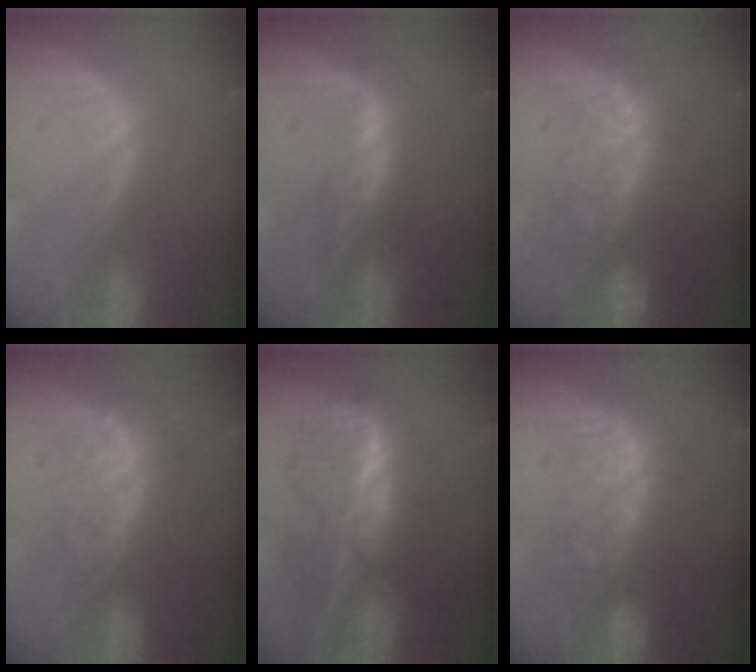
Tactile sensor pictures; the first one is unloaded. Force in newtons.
{"total": 2.9, "press": 2.9, "slide": 0.2}
{"total": 8.5, "press": 7.7, "slide": 3.6}
{"total": 8.2, "press": 7.2, "slide": 3.9}
{"total": 9.0, "press": 9.0, "slide": 0.6}
{"total": 7.7, "press": 7.7, "slide": 1.2}